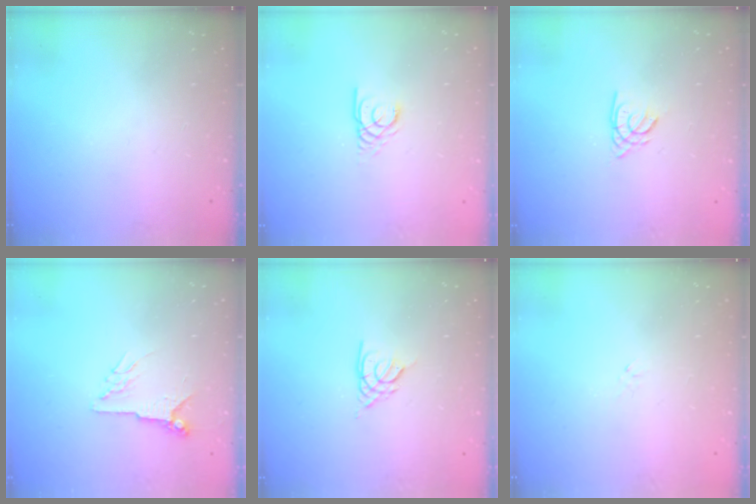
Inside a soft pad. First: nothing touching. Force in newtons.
{"total": 2.9, "press": 2.9, "slide": 0.2}
{"total": 1.8, "press": 1.8, "slide": 0.3}
{"total": 5.1, "press": 5.1, "slide": 0.8}
{"total": 2.6, "press": 2.6, "slide": 0.6}
{"total": 1.2, "press": 1.2, "slide": 0.4}